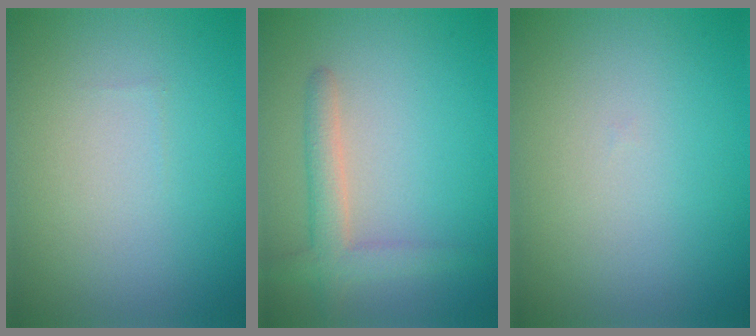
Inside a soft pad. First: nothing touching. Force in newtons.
{"total": 2.9, "press": 2.9, "slide": 0.2}
{"total": 0.0}